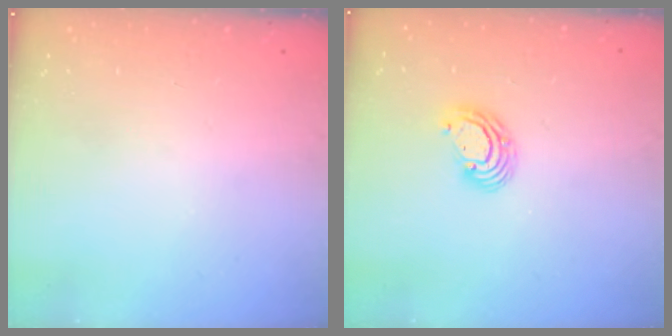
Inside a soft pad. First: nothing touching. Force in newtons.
{"total": 5.6, "press": 5.6, "slide": 0.2}